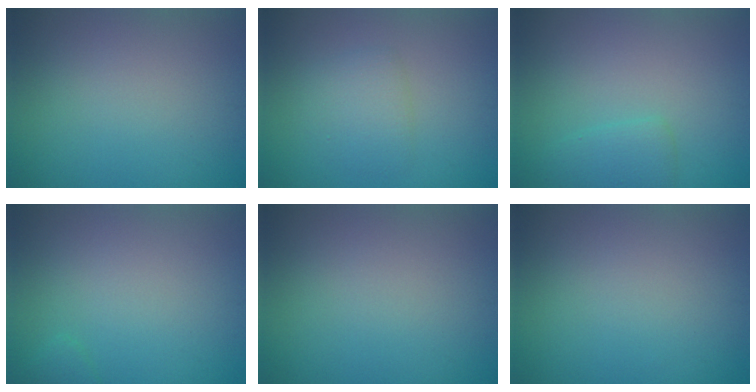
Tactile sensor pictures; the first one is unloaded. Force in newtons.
{"total": 2.4, "press": 2.4, "slide": 0.1}
{"total": 1.9, "press": 1.9, "slide": 0.2}
{"total": 0.8, "press": 0.8, "slide": 0.1}
{"total": 0.0}
{"total": 0.0}